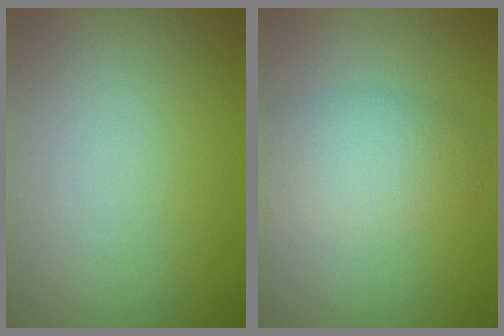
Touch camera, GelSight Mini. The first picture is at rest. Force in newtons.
{"total": 4.3, "press": 4.3, "slide": 0.1}